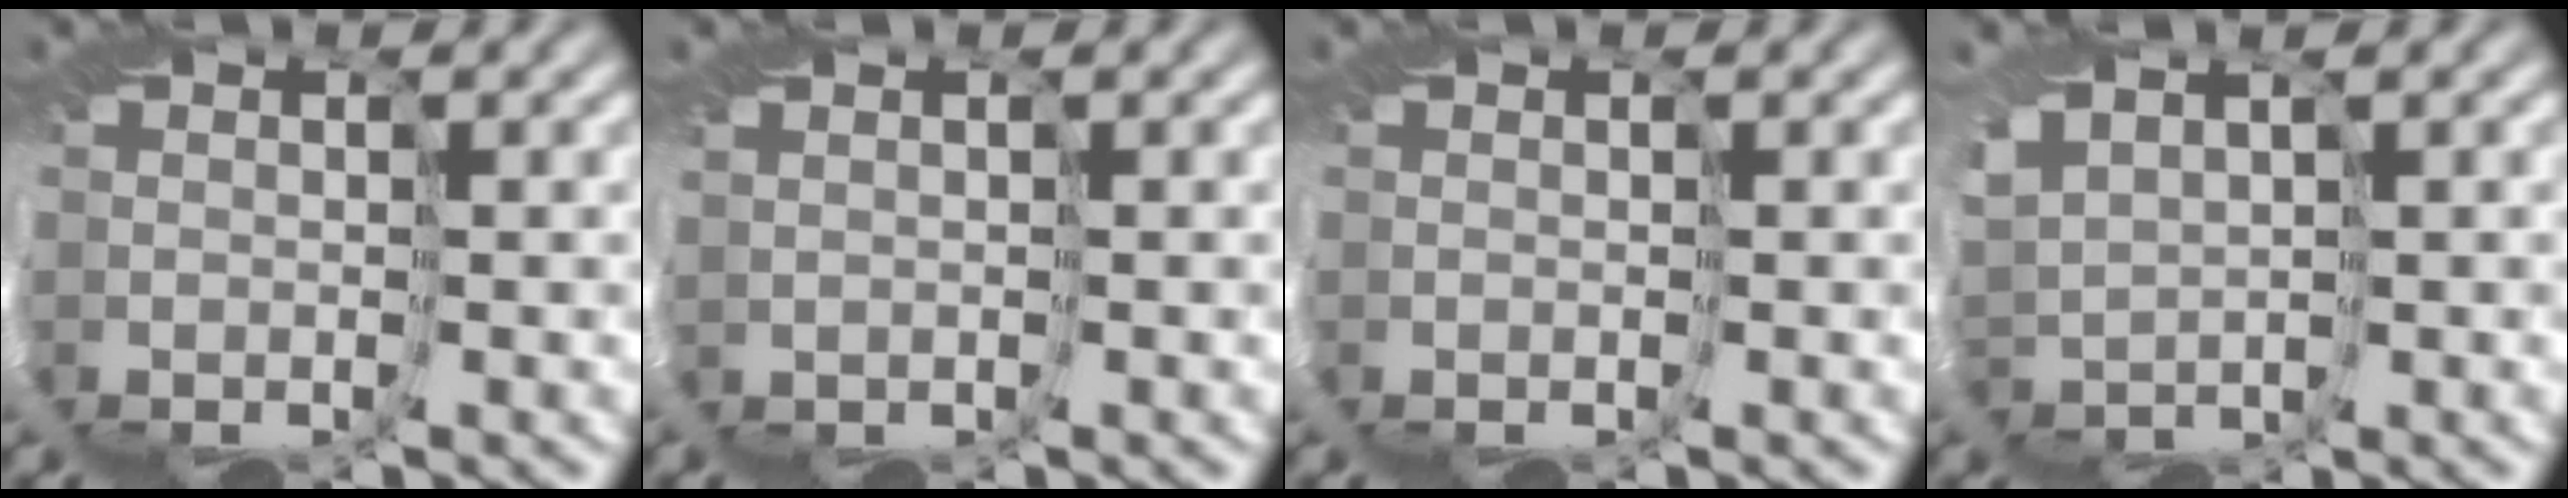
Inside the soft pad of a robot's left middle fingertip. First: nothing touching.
{"total": 2.6, "force": [1.3, -1.5, -1.7], "torque": [0.034, -0.005, 0.025]}
{"total": 0.0}
{"total": 4.6, "force": [4.4, -0.6, -1.2], "torque": [-0.006, 0.013, 0.083]}